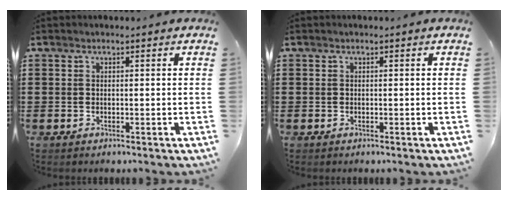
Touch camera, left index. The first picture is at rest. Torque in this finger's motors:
{"motor_torque": [0.05, -0.02, -0.01, -0.01]}